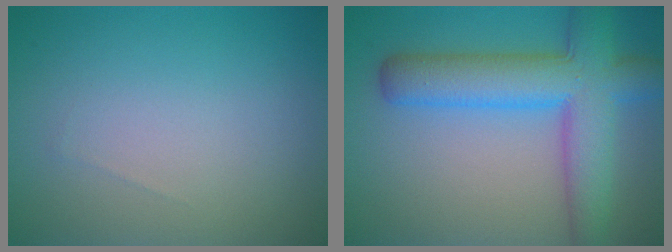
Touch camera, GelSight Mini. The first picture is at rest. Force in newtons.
{"total": 8.1, "press": 8.1, "slide": 0.3}